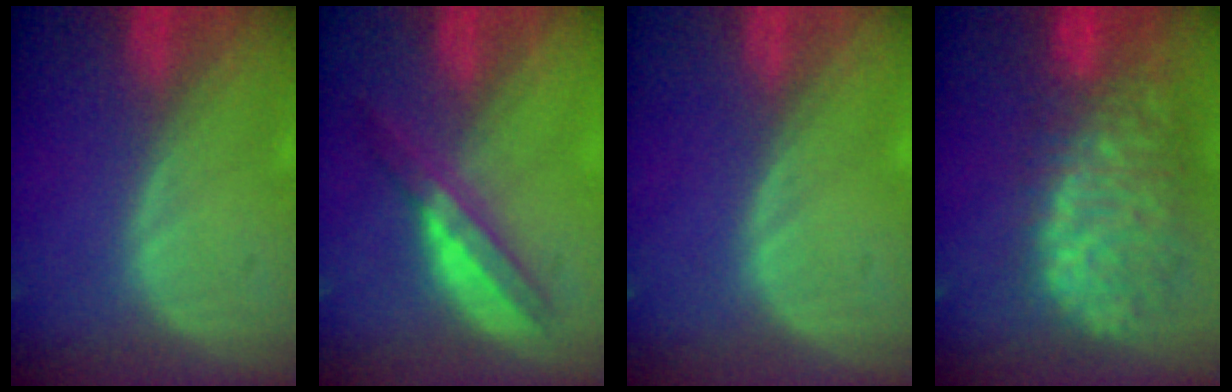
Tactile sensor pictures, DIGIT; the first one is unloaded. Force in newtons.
{"total": 5.0, "press": 4.8, "slide": 1.4}
{"total": 0.0}
{"total": 12.2, "press": 10.1, "slide": 6.9}